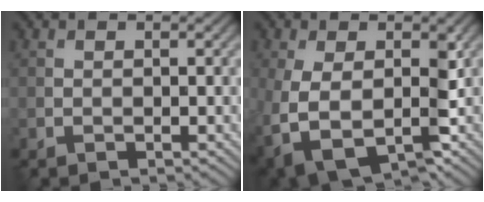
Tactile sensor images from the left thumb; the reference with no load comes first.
{"total": 8.5, "force": [-2.2, 5.0, 6.5], "torque": [-0.145, -0.028, -0.032]}